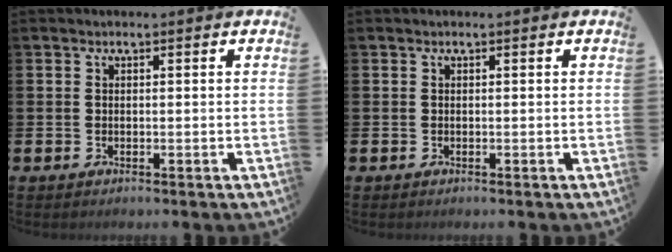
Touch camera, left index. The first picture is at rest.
{"total": 0.0}